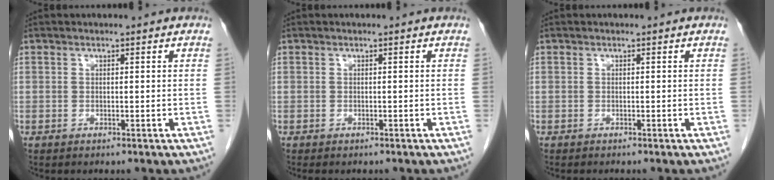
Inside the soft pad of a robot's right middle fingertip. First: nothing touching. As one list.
[{"total": 1.7, "force": [-1.5, 0.7, 0.6], "torque": [-0.010, -0.003, -0.016]}, {"total": 0.8, "force": [-0.7, 0.0, 0.3], "torque": [-0.005, 0.000, -0.009]}]